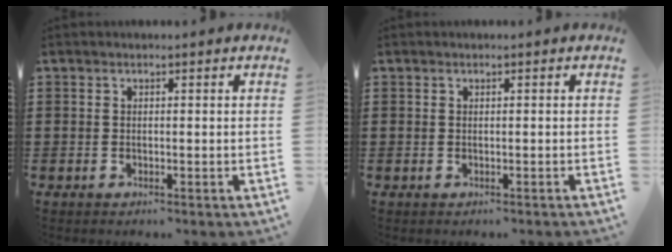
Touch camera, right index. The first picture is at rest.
{"total": 0.0}